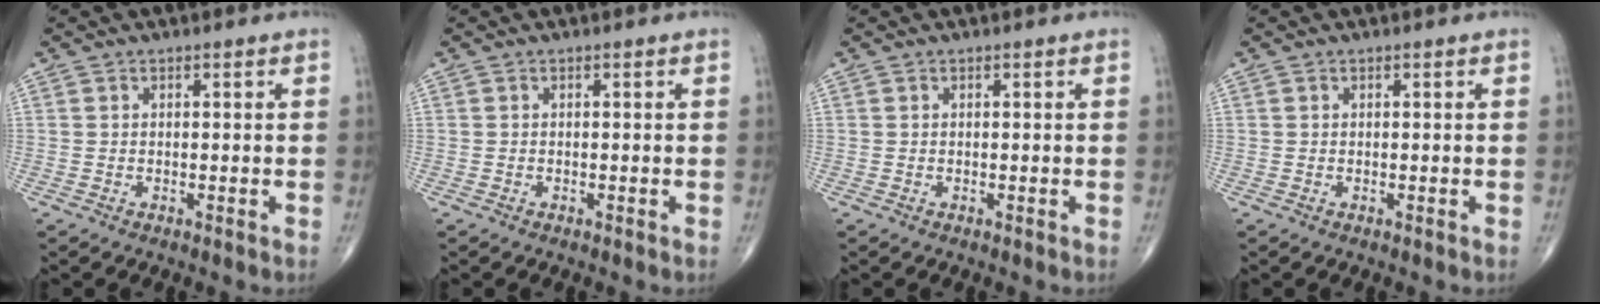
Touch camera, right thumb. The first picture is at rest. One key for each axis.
{"total": 0.0}
{"total": 0.0}
{"total": 0.0}